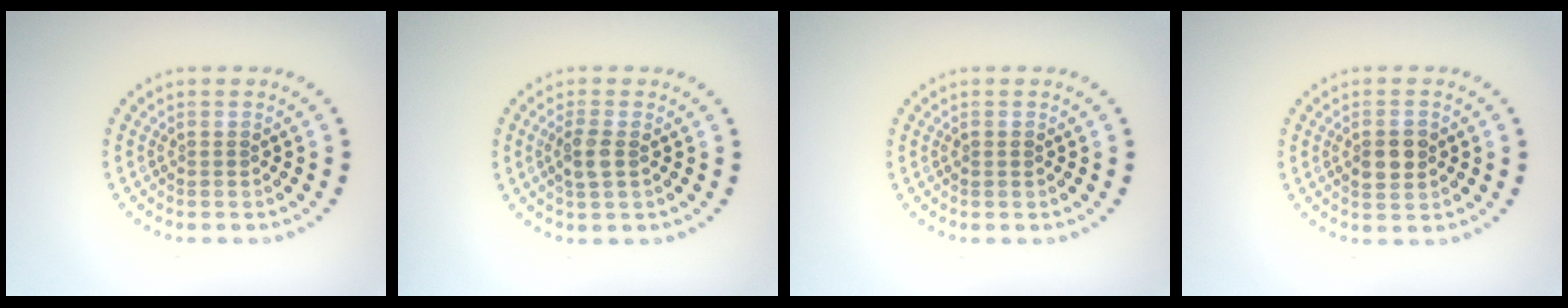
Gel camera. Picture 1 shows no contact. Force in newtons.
{"total": 2.0, "press": 1.9, "slide": 0.6}
{"total": 0.6, "press": 0.6, "slide": 0.1}
{"total": 2.8, "press": 2.8, "slide": 0.1}